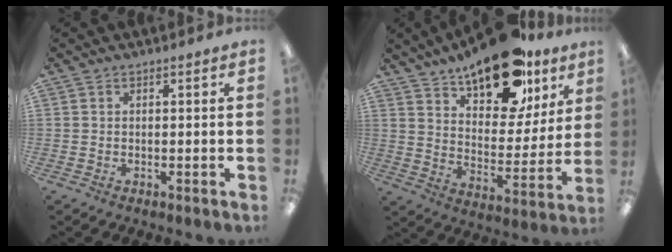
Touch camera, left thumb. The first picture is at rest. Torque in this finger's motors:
{"motor_torque": [0.64, 0.72, 1.29, -1.48, 0.13]}